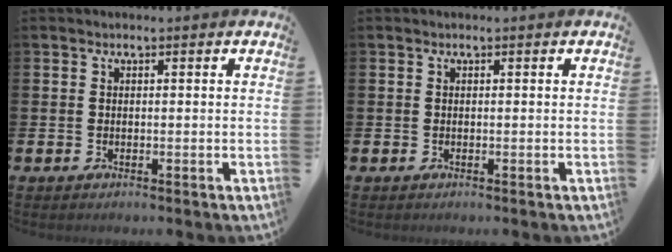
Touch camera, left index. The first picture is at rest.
{"total": 0.0}